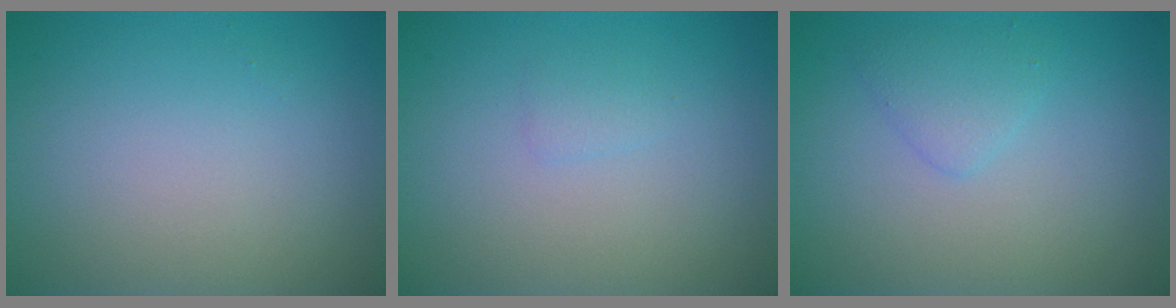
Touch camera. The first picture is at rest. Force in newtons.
{"total": 0.7, "press": 0.7, "slide": 0.1}
{"total": 1.7, "press": 1.7, "slide": 0.2}